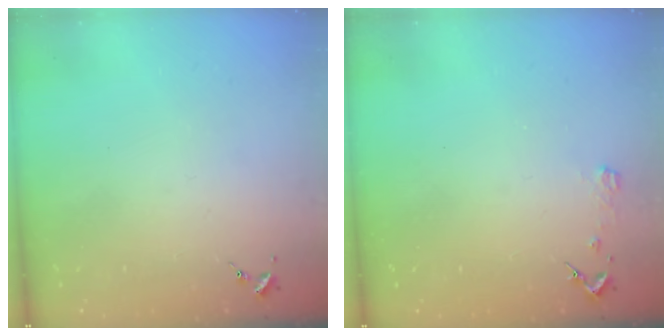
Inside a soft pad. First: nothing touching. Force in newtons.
{"total": 2.3, "press": 2.3, "slide": 0.3}